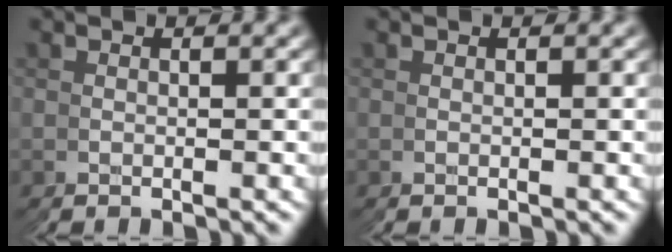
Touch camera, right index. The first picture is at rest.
{"total": 0.0}